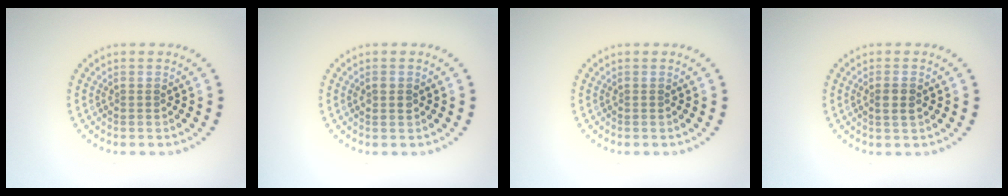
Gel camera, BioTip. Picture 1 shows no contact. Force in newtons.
{"total": 1.2, "press": 1.2, "slide": 0.1}
{"total": 0.0}
{"total": 1.5, "press": 1.5, "slide": 0.5}